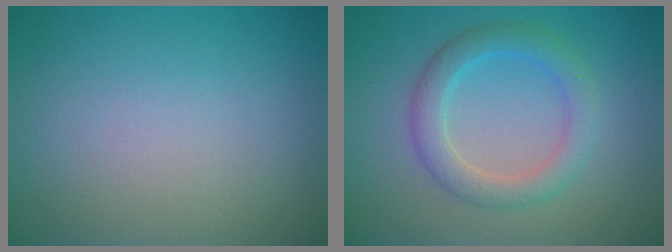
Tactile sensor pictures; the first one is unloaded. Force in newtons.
{"total": 3.6, "press": 3.6, "slide": 0.1}